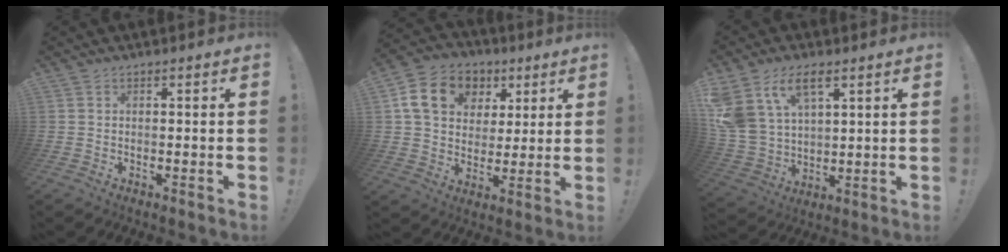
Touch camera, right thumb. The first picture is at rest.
{"total": 15.0, "force": [6.0, 11.6, 7.4], "torque": [-0.107, -0.015, 0.116]}
{"total": 14.0, "force": [7.6, 8.5, 8.2], "torque": [-0.184, -0.034, 0.146]}